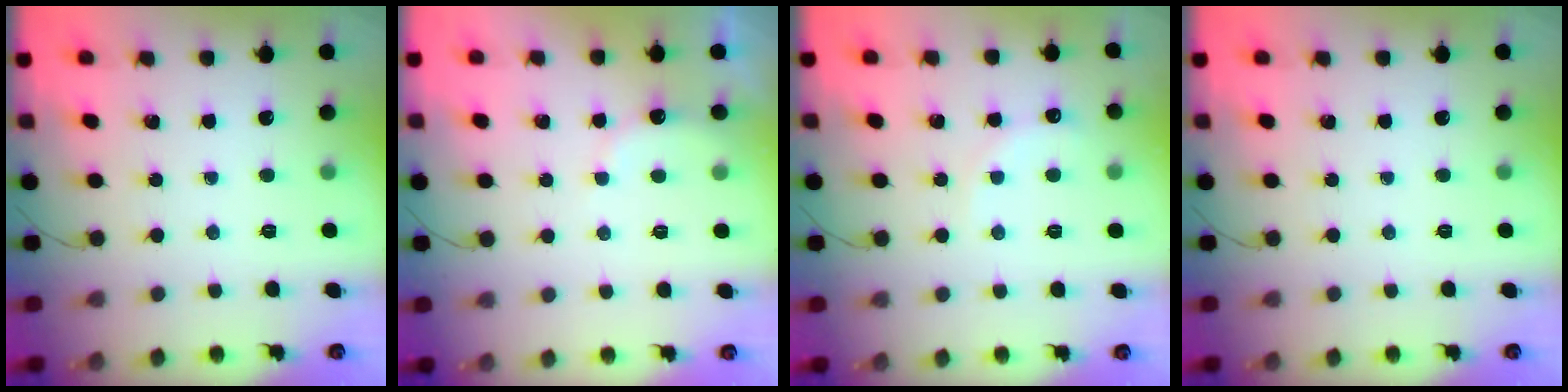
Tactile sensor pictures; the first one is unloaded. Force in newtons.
{"total": 7.1, "press": 7.1, "slide": 0.9}
{"total": 4.5, "press": 4.4, "slide": 1.0}
{"total": 0.0}